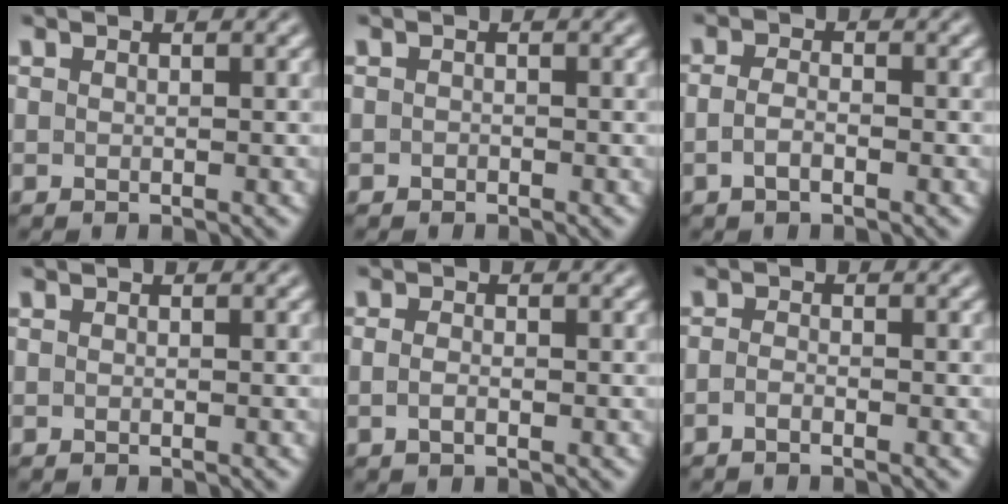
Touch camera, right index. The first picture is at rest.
{"total": 0.7, "force": [-0.6, -0.2, -0.3], "torque": [0.009, -0.009, -0.005]}
{"total": 1.6, "force": [-1.0, 0.3, 1.2], "torque": [-0.023, -0.009, -0.013]}
{"total": 0.0}
{"total": 1.0, "force": [-0.5, -0.1, 0.8], "torque": [-0.016, -0.007, -0.003]}
{"total": 1.3, "force": [-1.1, -0.5, 0.3], "torque": [-0.005, -0.008, -0.019]}